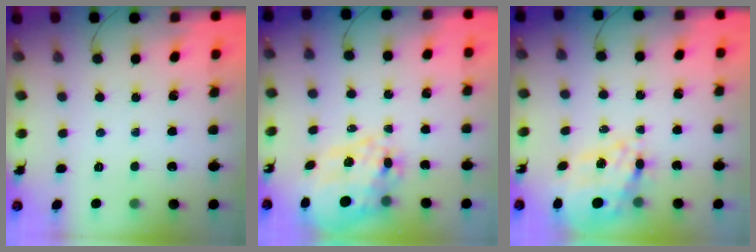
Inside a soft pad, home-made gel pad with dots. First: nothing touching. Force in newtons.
{"total": 15.1, "press": 14.7, "slide": 3.4}
{"total": 16.5, "press": 16.1, "slide": 3.6}